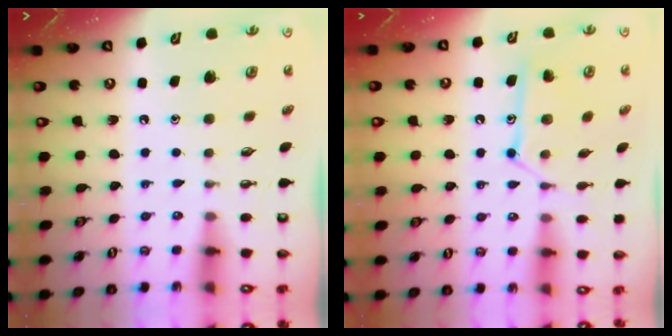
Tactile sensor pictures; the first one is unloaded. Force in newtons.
{"total": 12.4, "press": 12.4, "slide": 0.0}